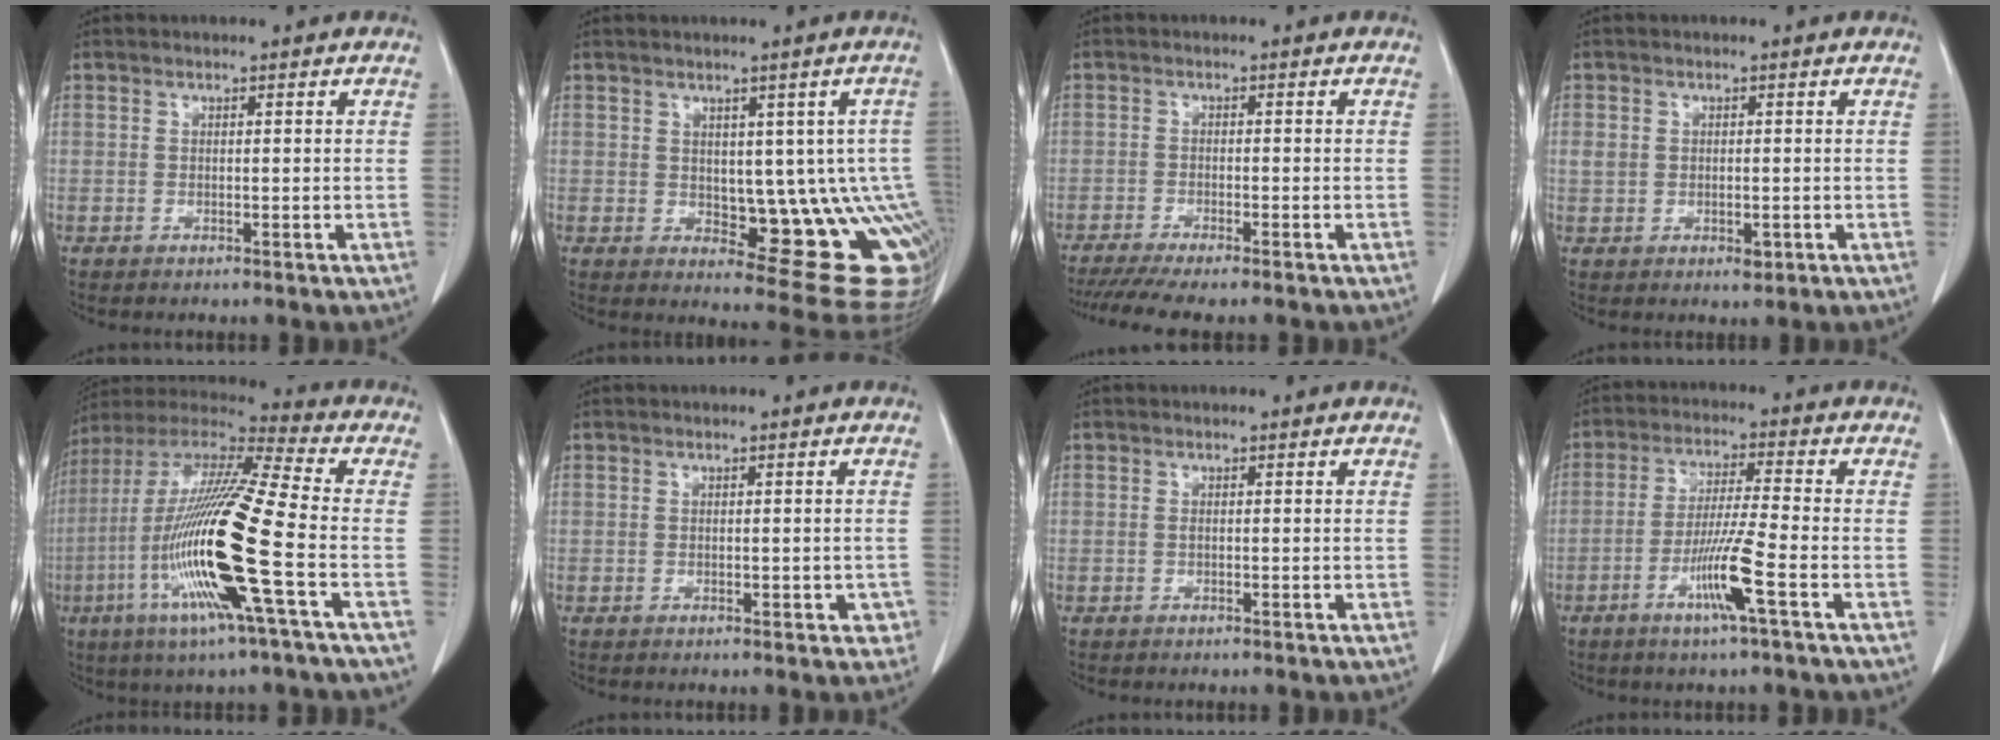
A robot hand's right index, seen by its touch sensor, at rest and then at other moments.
{"total": 13.3, "force": [-0.9, 5.5, 12.1], "torque": [-0.101, 0.005, 0.006]}
{"total": 8.3, "force": [-7.1, 0.1, 4.4], "torque": [-0.060, -0.017, -0.112]}
{"total": 3.4, "force": [-0.4, 2.5, 2.3], "torque": [-0.039, 0.005, 0.004]}
{"total": 21.0, "force": [-5.7, 0.1, 20.2], "torque": [-0.428, -0.025, -0.121]}
{"total": 2.4, "force": [-0.7, 1.5, 1.7], "torque": [-0.007, 0.010, -0.002]}
{"total": 0.0}
{"total": 8.1, "force": [-3.5, -0.9, 7.3], "torque": [-0.140, -0.014, -0.070]}